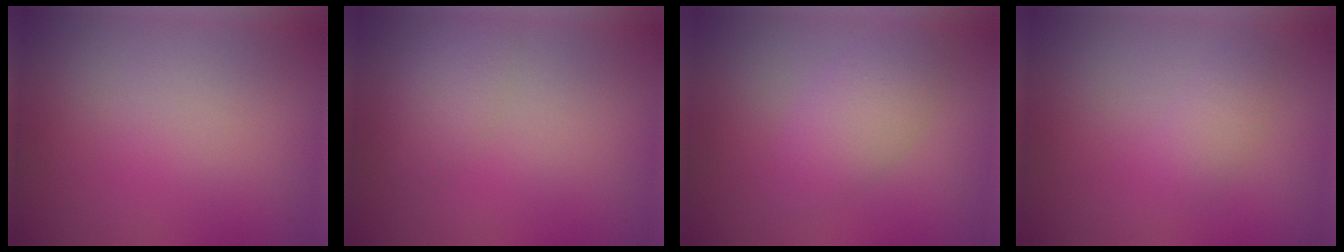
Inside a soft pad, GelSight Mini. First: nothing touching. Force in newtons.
{"total": 2.1, "press": 2.1, "slide": 0.1}
{"total": 3.0, "press": 3.0, "slide": 0.0}
{"total": 1.3, "press": 1.3, "slide": 0.0}